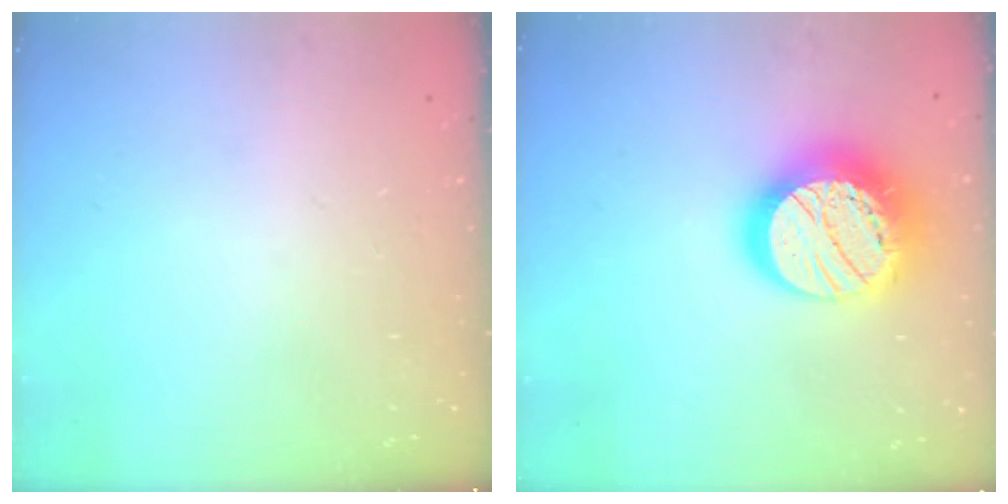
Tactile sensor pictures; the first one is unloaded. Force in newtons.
{"total": 22.0, "press": 22.0, "slide": 1.6}